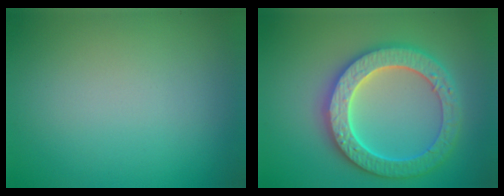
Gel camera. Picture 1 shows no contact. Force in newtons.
{"total": 6.4, "press": 6.2, "slide": 1.3}